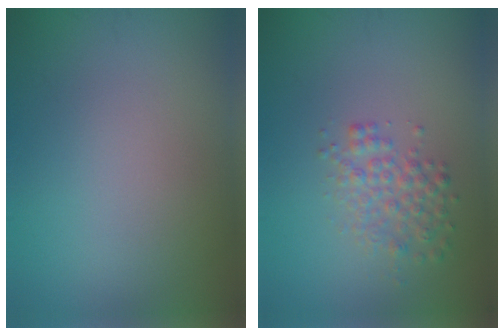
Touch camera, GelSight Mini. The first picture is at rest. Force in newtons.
{"total": 2.6, "press": 2.6, "slide": 0.1}